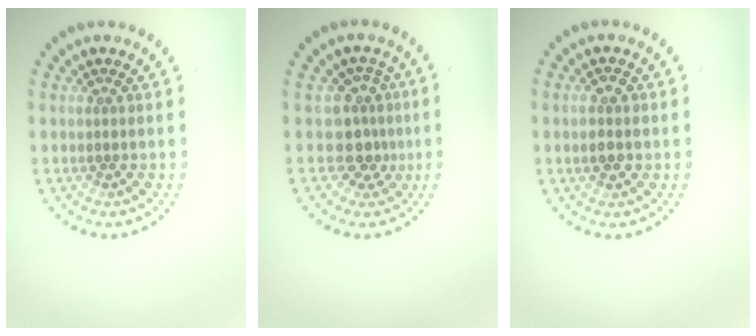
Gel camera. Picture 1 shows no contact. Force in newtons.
{"total": 3.0, "press": 2.3, "slide": 1.9}
{"total": 2.7, "press": 2.7, "slide": 0.2}